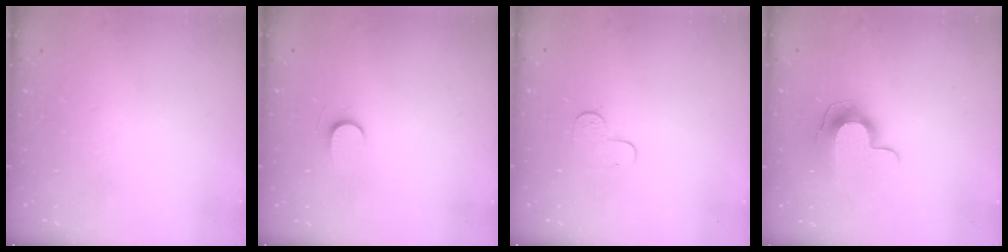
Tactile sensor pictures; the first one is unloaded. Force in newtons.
{"total": 4.9, "press": 4.8, "slide": 0.5}
{"total": 4.3, "press": 4.2, "slide": 0.4}
{"total": 9.8, "press": 9.8, "slide": 0.6}